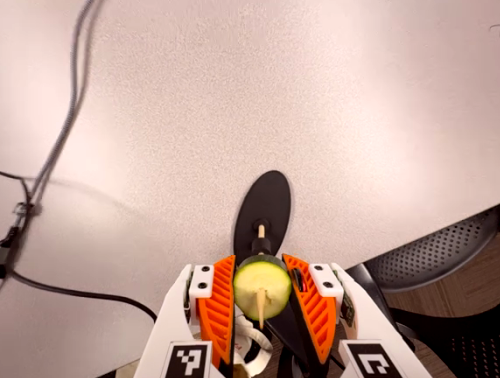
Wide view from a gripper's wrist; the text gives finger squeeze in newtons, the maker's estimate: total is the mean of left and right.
{"total": 8.6, "left": 8.4, "right": 8.7}